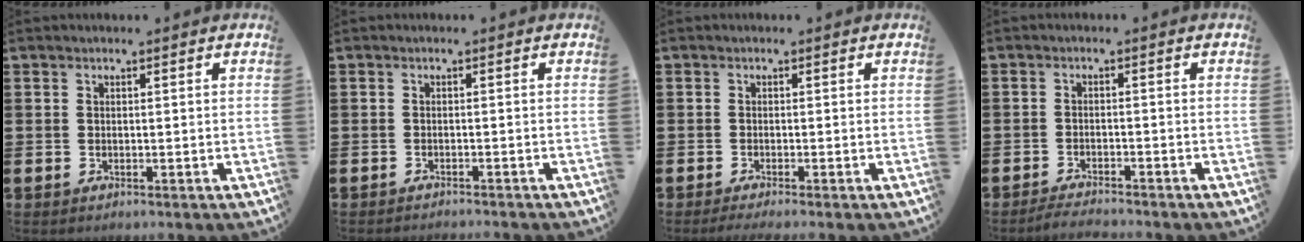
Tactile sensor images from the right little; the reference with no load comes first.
{"total": 0.8, "force": [-0.8, -0.2, 0.0], "torque": [0.001, 0.000, -0.016]}
{"total": 0.8, "force": [-0.5, 0.0, 0.6], "torque": [-0.008, -0.002, -0.009]}
{"total": 1.9, "force": [-1.9, -0.1, 0.2], "torque": [-0.006, 0.004, -0.037]}